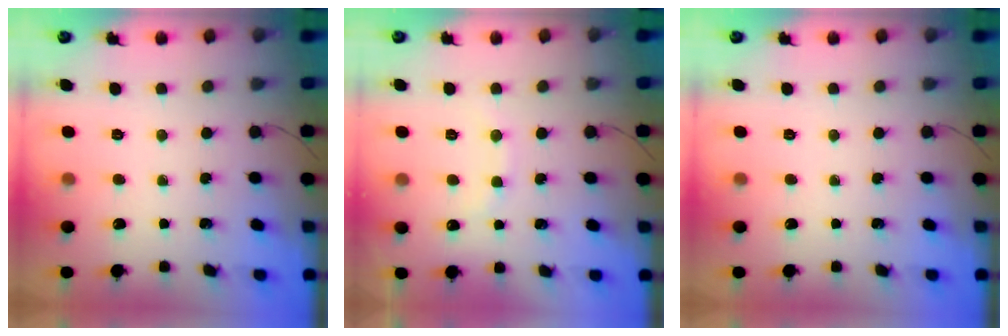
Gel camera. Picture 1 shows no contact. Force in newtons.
{"total": 6.2, "press": 6.1, "slide": 1.0}
{"total": 0.0}